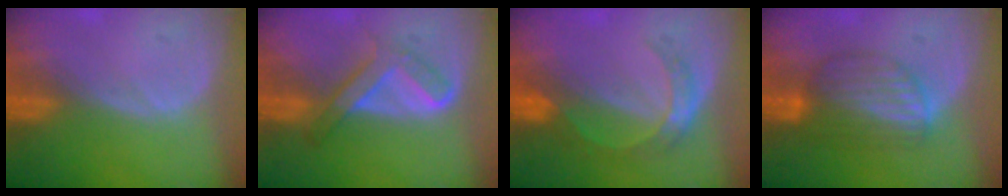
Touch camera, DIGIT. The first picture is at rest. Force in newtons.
{"total": 5.3, "press": 5.1, "slide": 1.5}
{"total": 5.1, "press": 4.6, "slide": 2.2}
{"total": 6.4, "press": 6.4, "slide": 0.2}